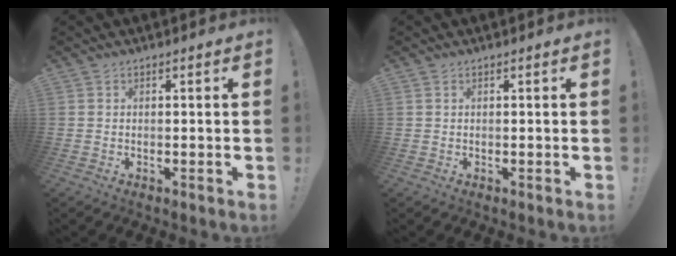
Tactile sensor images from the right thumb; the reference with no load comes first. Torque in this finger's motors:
{"motor_torque": [0.11, 0.06, 0.08, -0.14, 0.04]}